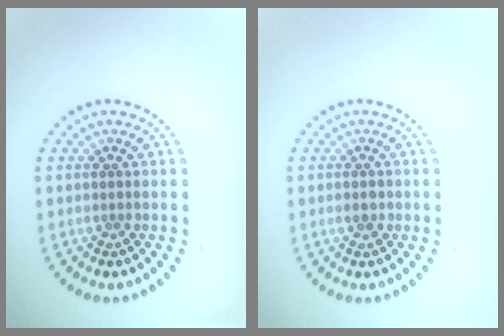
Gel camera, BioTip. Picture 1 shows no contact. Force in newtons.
{"total": 1.1, "press": 1.1, "slide": 0.2}